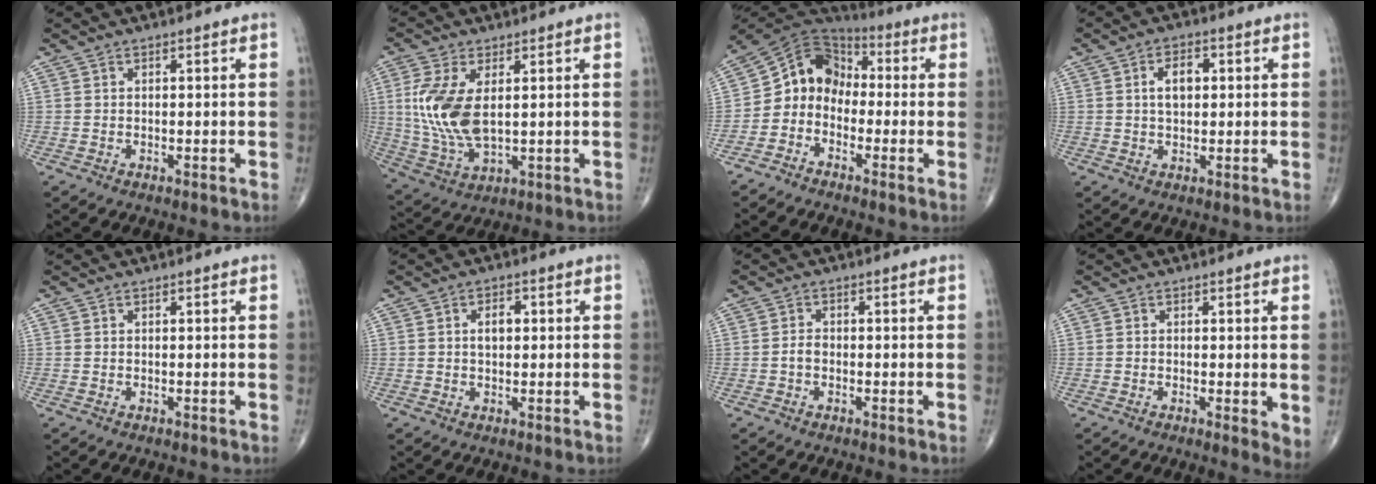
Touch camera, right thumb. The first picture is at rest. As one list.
[{"total": 12.3, "force": [1.8, 6.1, 10.5], "torque": [-0.228, -0.011, 0.048]}, {"total": 10.0, "force": [-2.4, 8.4, 4.8], "torque": [-0.061, 0.065, -0.065]}, {"total": 5.2, "force": [1.0, 3.1, 4.0], "torque": [-0.060, 0.007, 0.013]}, {"total": 0.0}, {"total": 3.3, "force": [0.5, 2.0, 2.6], "torque": [-0.038, 0.006, 0.007]}, {"total": 1.7, "force": [-0.6, 1.1, 1.1], "torque": [-0.019, 0.006, -0.013]}, {"total": 3.3, "force": [0.0, 1.0, 3.1], "torque": [-0.048, -0.012, -0.006]}]